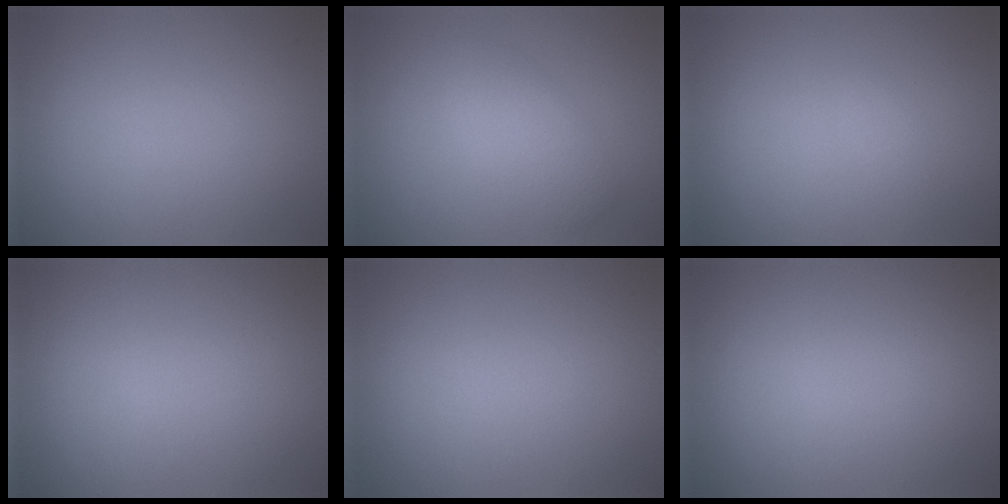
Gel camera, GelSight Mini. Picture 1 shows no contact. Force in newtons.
{"total": 2.9, "press": 2.9, "slide": 0.2}
{"total": 0.6, "press": 0.6, "slide": 0.1}
{"total": 0.0}
{"total": 0.0}
{"total": 0.0}